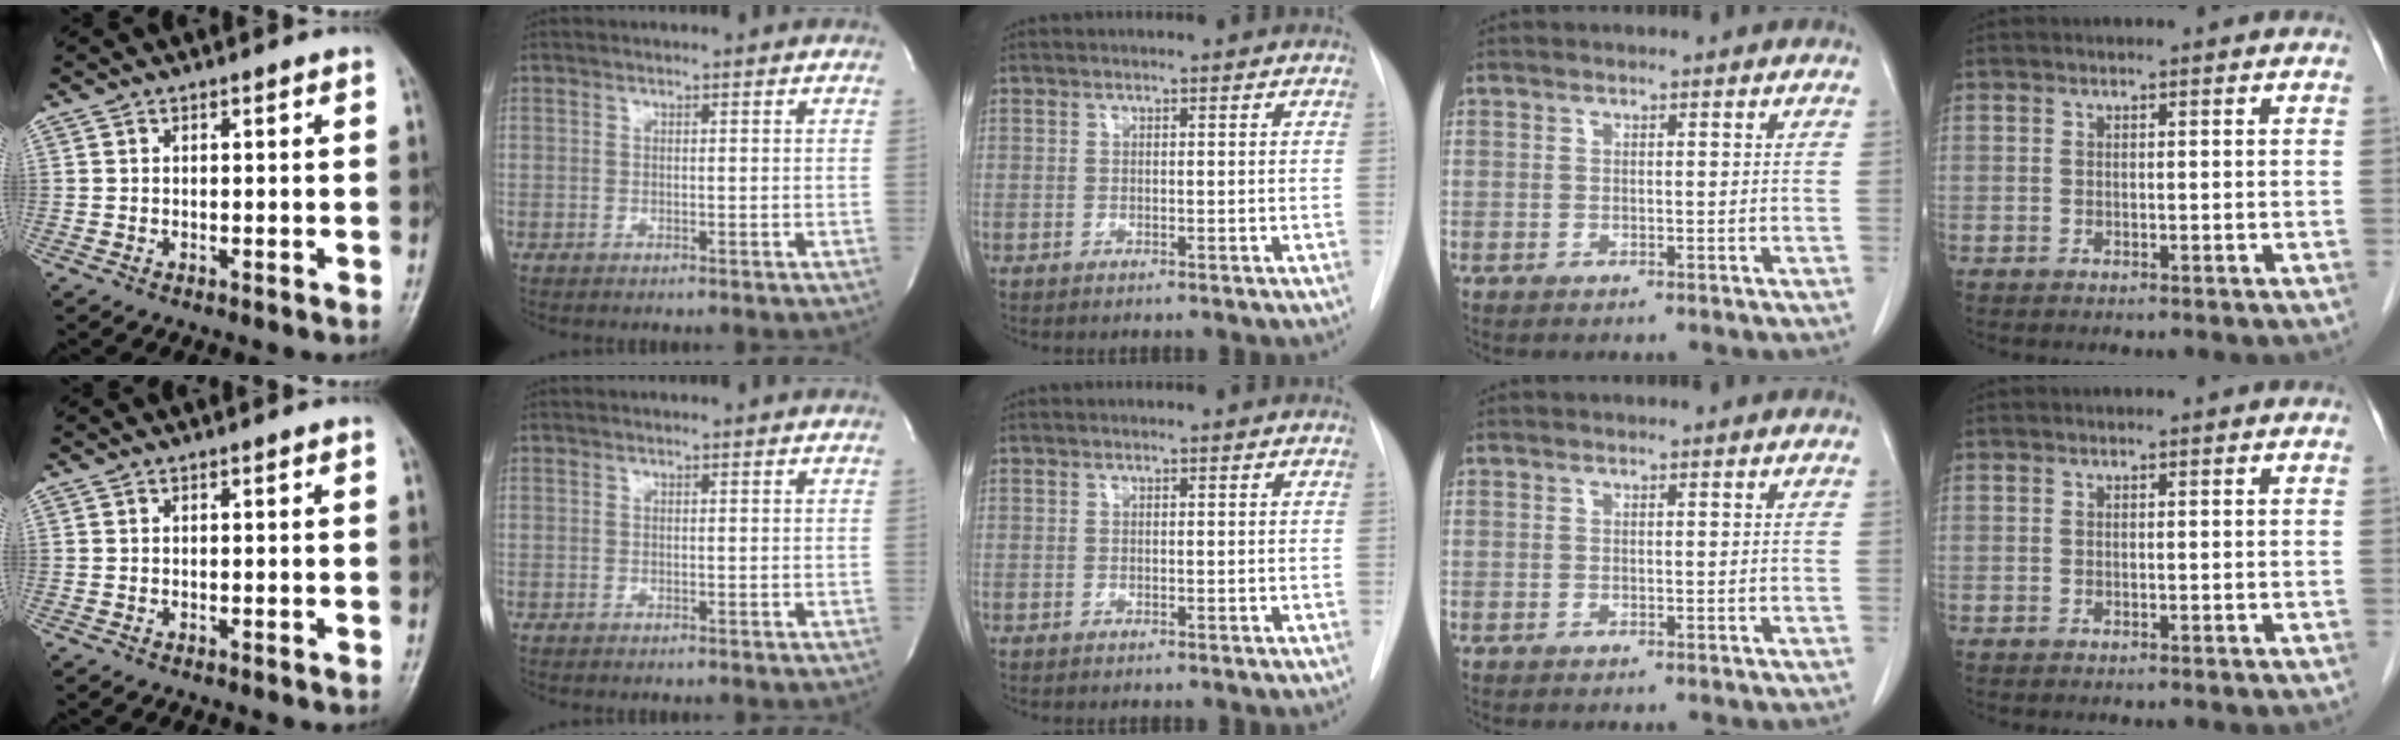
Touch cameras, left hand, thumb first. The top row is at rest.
{}